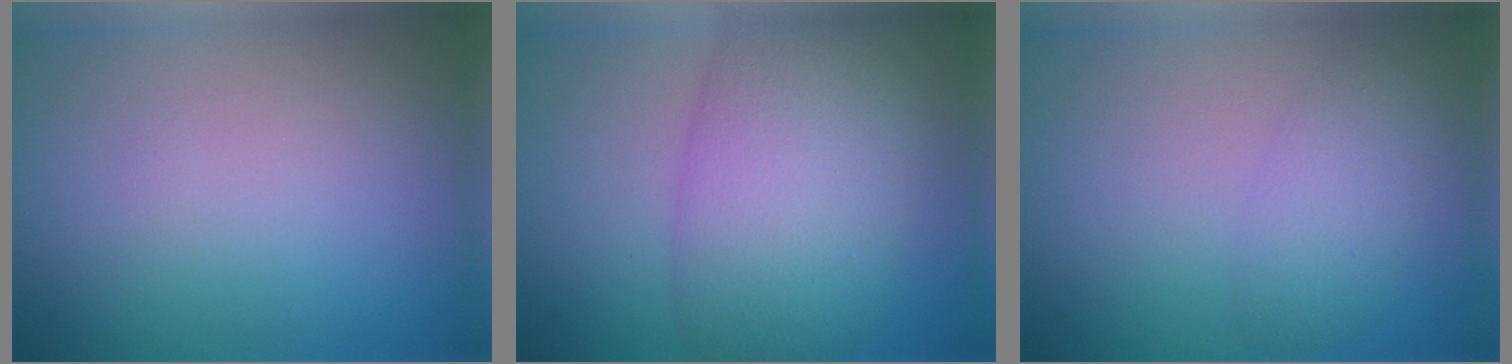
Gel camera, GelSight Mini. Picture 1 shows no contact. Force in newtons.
{"total": 9.5, "press": 9.5, "slide": 0.3}
{"total": 2.8, "press": 2.8, "slide": 0.2}